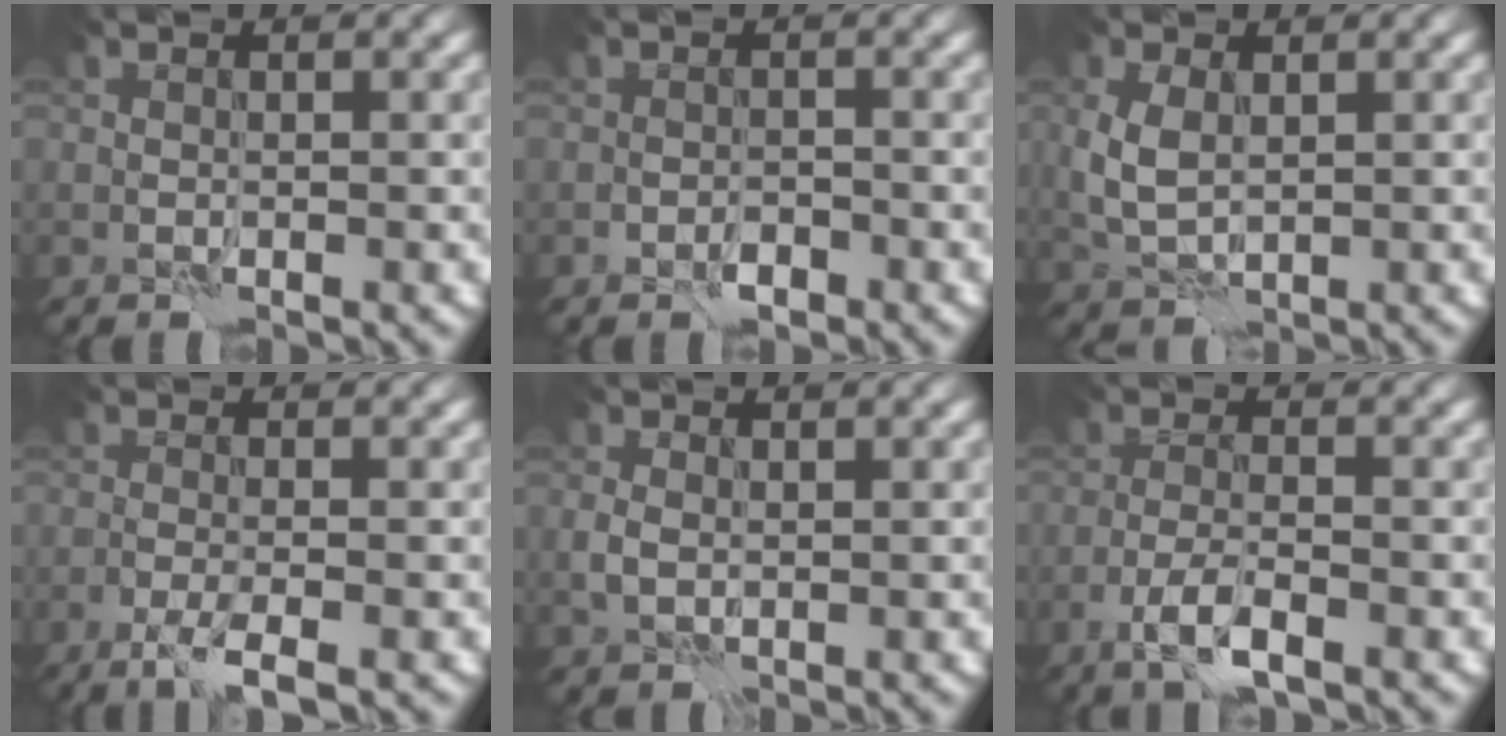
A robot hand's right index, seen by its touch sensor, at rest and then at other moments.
{"total": 1.2, "force": [-0.8, 0.6, 0.6], "torque": [-0.007, 0.003, -0.015]}
{"total": 3.1, "force": [0.7, 2.0, 2.2], "torque": [-0.060, 0.000, 0.018]}
{"total": 3.2, "force": [-1.9, 0.6, 2.5], "torque": [-0.045, -0.002, -0.044]}
{"total": 1.2, "force": [0.2, 1.0, 0.7], "torque": [-0.020, -0.002, 0.002]}
{"total": 3.3, "force": [-1.9, 0.8, 2.5], "torque": [-0.054, 0.000, -0.042]}